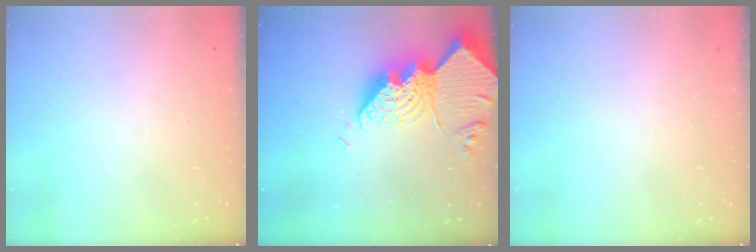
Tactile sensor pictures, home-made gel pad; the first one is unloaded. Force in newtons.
{"total": 23.2, "press": 23.2, "slide": 1.9}
{"total": 0.0}